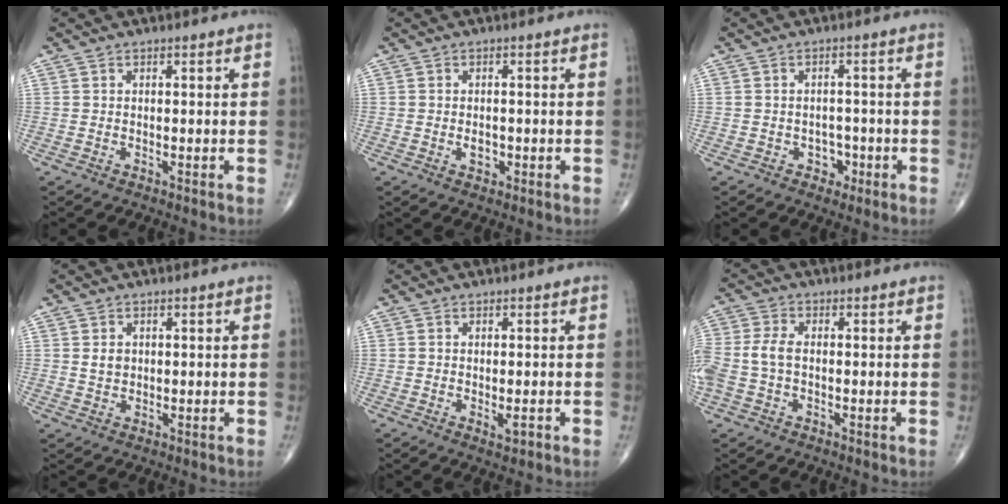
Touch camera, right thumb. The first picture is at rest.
{"total": 2.1, "force": [-0.5, 1.4, 1.4], "torque": [-0.018, 0.002, -0.004]}
{"total": 2.9, "force": [-1.2, 2.3, 1.2], "torque": [0.002, 0.011, -0.016]}
{"total": 2.2, "force": [0.5, 1.7, 1.3], "torque": [-0.015, -0.003, 0.012]}
{"total": 1.8, "force": [-0.6, 0.7, 1.6], "torque": [-0.022, -0.003, -0.007]}
{"total": 6.6, "force": [-0.7, 4.1, 5.1], "torque": [-0.135, 0.015, -0.016]}